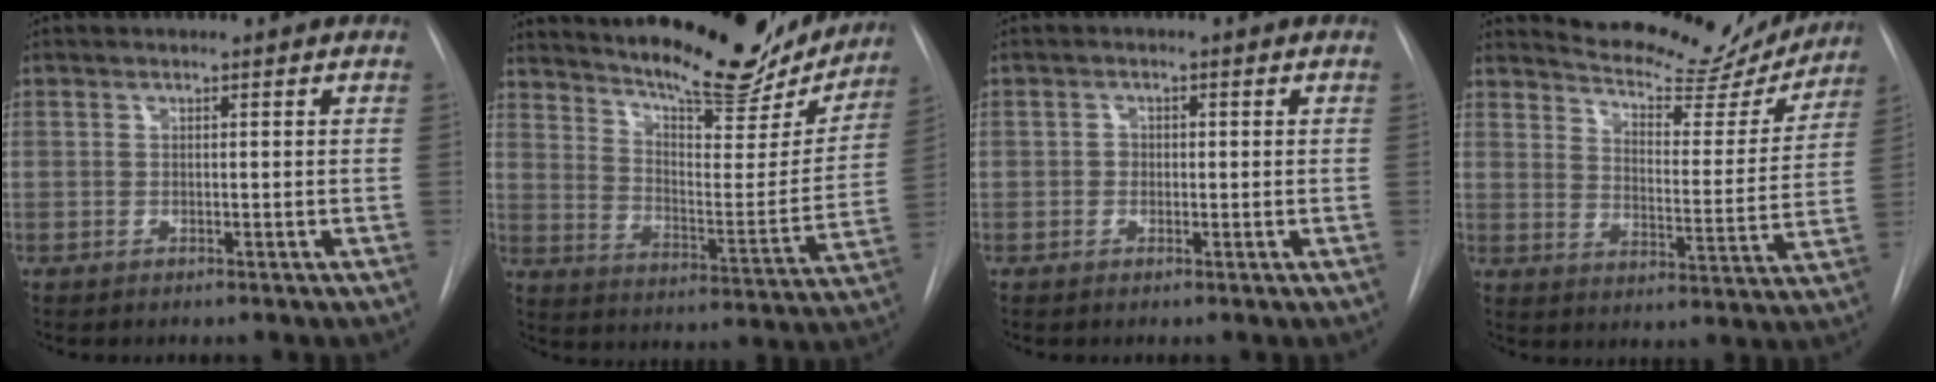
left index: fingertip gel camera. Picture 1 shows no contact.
{"total": 23.2, "force": [20.2, 5.2, 10.2], "torque": [-0.160, -0.031, 0.275]}
{"total": 1.2, "force": [-0.1, 1.1, 0.6], "torque": [-0.006, 0.005, -0.003]}
{"total": 16.5, "force": [15.6, 3.9, 3.8], "torque": [-0.043, -0.039, 0.195]}